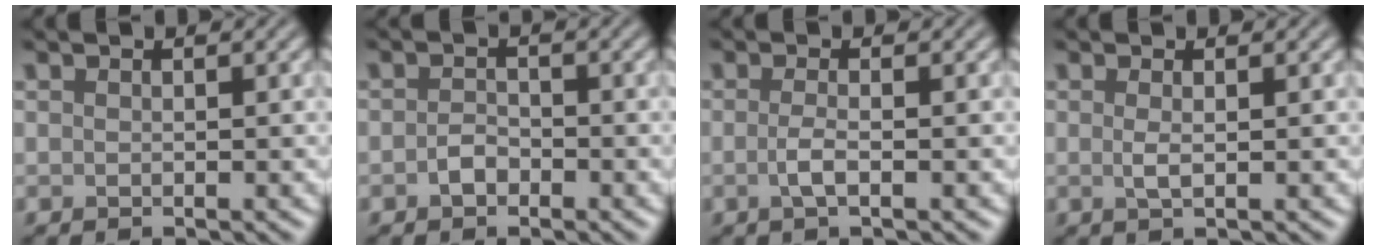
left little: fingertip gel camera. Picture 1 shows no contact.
{"total": 1.4, "force": [-0.7, 0.9, 0.8], "torque": [-0.017, 0.002, -0.016]}
{"total": 1.8, "force": [-0.4, 0.5, 1.7], "torque": [-0.034, -0.001, -0.013]}
{"total": 1.2, "force": [0.1, 0.3, 1.2], "torque": [-0.023, 0.001, 0.000]}